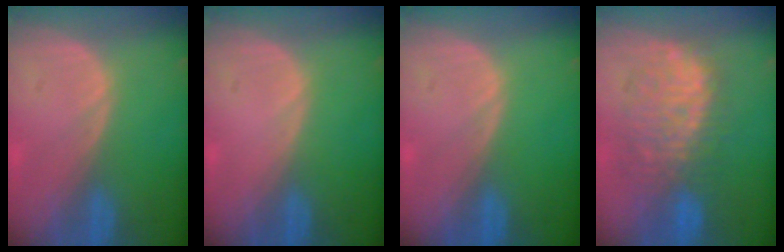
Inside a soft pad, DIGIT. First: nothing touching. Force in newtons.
{"total": 0.0}
{"total": 0.0}
{"total": 9.6, "press": 9.3, "slide": 2.3}